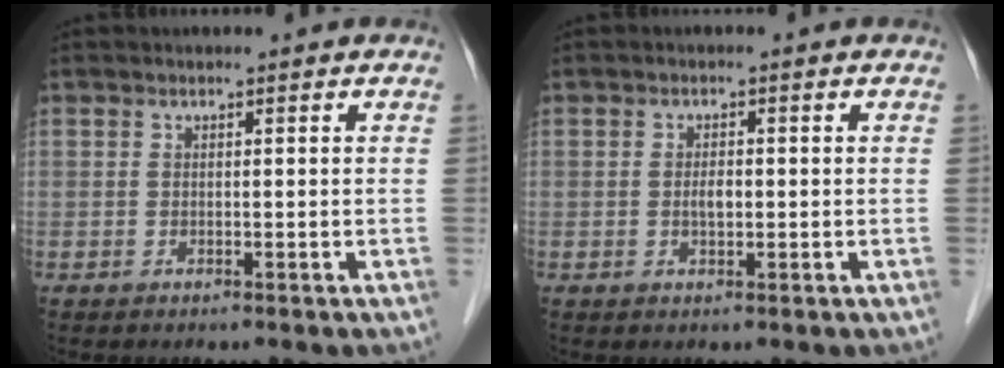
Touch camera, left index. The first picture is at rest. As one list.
[{"total": 1.7, "force": [-0.2, 0.8, 1.5], "torque": [-0.028, 0.001, -0.003]}]